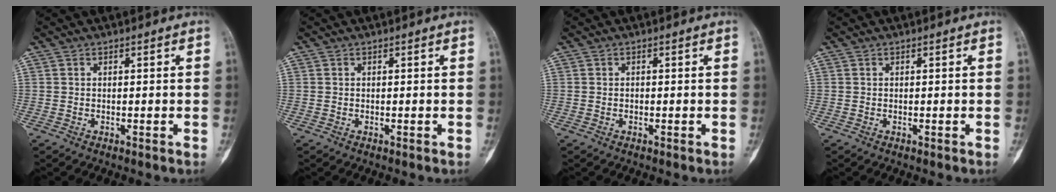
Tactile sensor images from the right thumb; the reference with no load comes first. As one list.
[{"total": 0.0}, {"total": 0.0}, {"total": 0.0}]